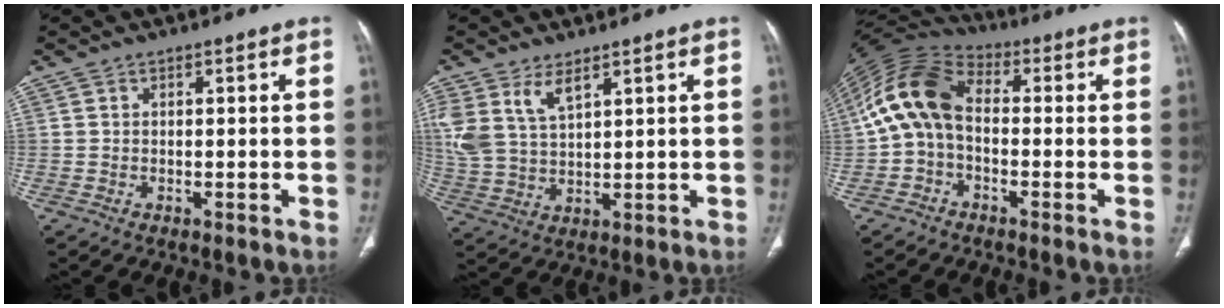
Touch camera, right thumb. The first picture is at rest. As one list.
[{"total": 8.8, "force": [4.9, 4.3, 5.8], "torque": [-0.125, -0.015, 0.110]}, {"total": 12.4, "force": [-0.5, 8.3, 9.2], "torque": [-0.180, 0.034, -0.024]}]